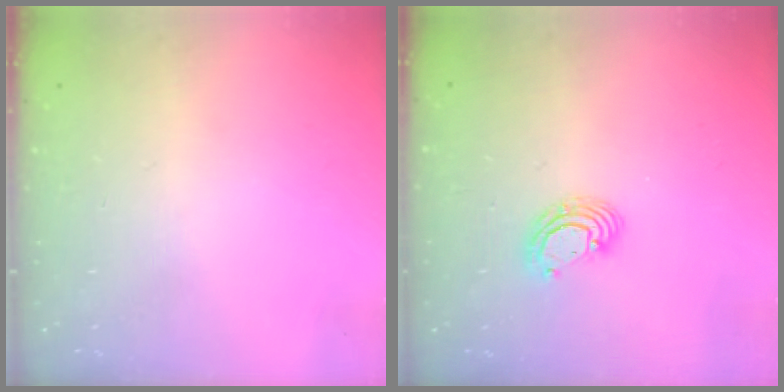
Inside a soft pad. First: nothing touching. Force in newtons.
{"total": 5.2, "press": 5.2, "slide": 0.3}